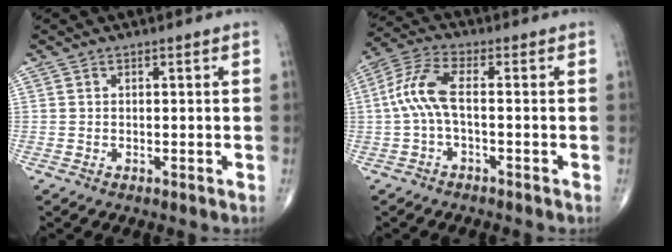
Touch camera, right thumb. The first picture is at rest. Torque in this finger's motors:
{"motor_torque": [0.03, 0.46, 0.66, -0.24, 0.09]}